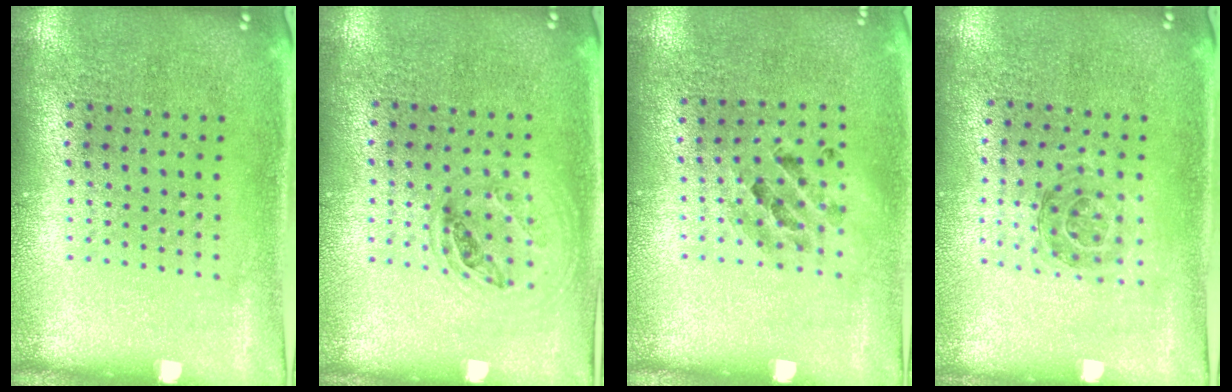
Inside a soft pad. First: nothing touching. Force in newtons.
{"total": 1.0, "press": 0.9, "slide": 0.4}
{"total": 0.9, "press": 0.9, "slide": 0.1}
{"total": 1.0, "press": 1.0, "slide": 0.2}